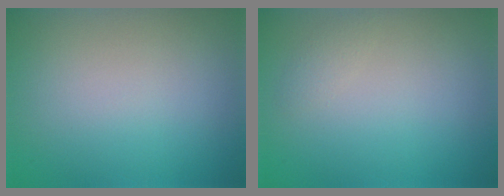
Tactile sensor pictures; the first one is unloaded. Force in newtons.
{"total": 0.7, "press": 0.7, "slide": 0.0}